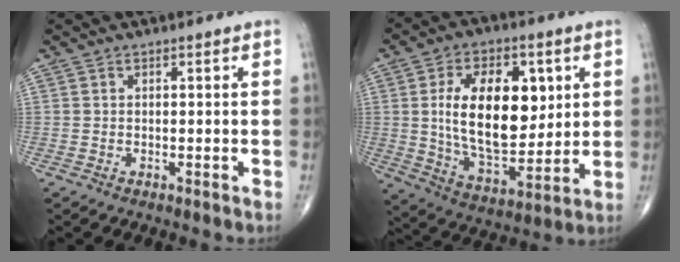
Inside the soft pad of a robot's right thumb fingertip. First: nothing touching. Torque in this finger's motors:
{"motor_torque": [-0.33, 1.19, 1.50, 0.69, 0.26]}